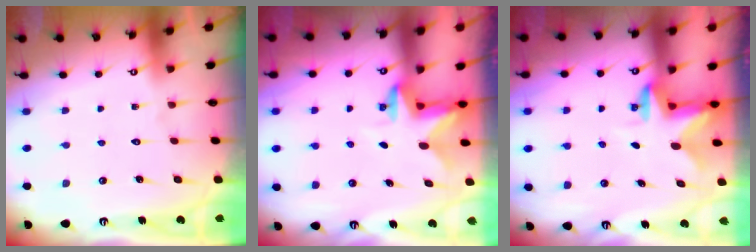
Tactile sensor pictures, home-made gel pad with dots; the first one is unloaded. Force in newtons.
{"total": 2.7, "press": 2.7, "slide": 0.5}
{"total": 2.4, "press": 2.3, "slide": 0.4}